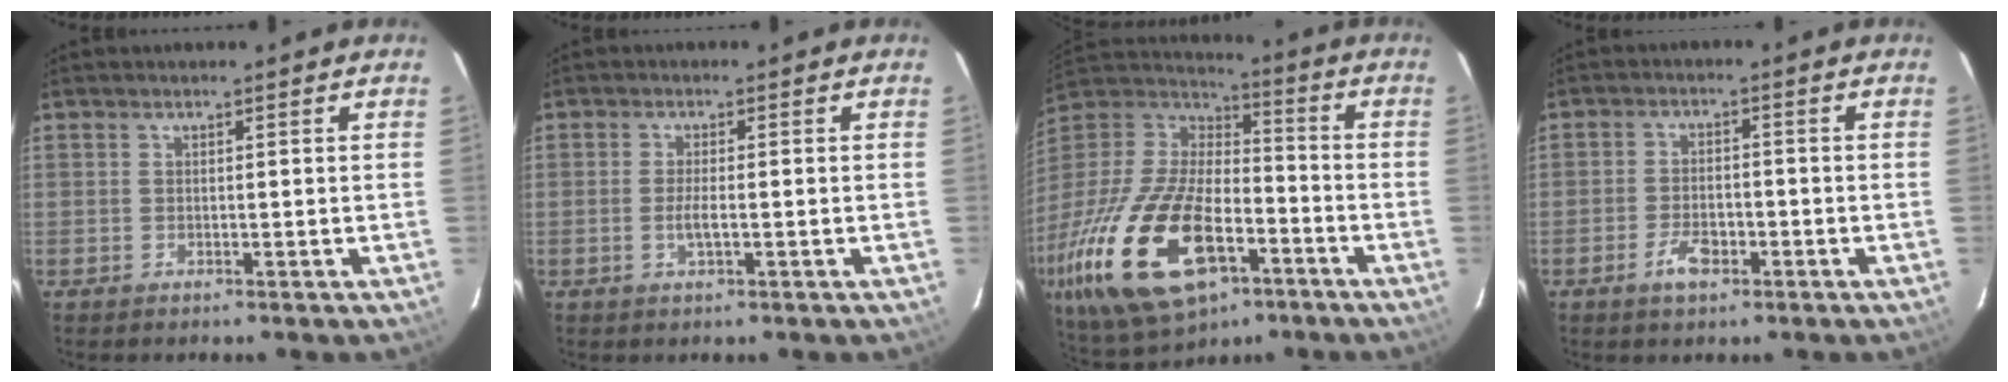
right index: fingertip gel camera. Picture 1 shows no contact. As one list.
[{"total": 2.6, "force": [-0.7, 0.4, 2.4], "torque": [-0.047, -0.005, -0.013]}, {"total": 31.4, "force": [-13.3, 16.3, 23.3], "torque": [-0.512, -0.041, -0.225]}, {"total": 5.0, "force": [-2.7, 2.6, 3.4], "torque": [-0.072, 0.000, -0.044]}]